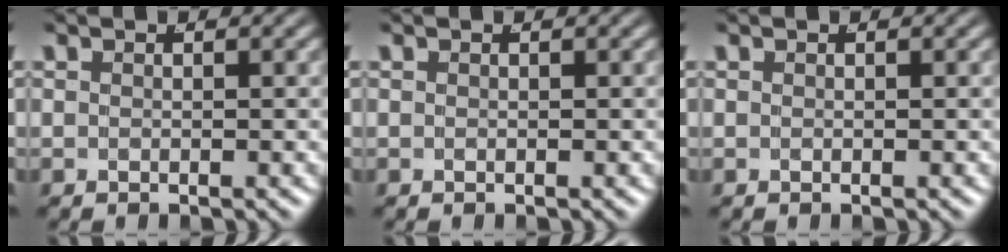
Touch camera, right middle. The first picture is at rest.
{"total": 0.0}
{"total": 0.0}